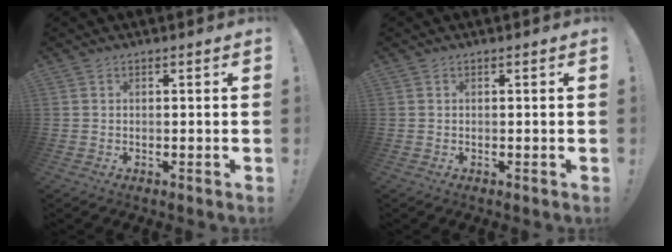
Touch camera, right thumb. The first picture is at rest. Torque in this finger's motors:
{"motor_torque": [0.01, 0.00, 0.01, 0.00, 0.01]}